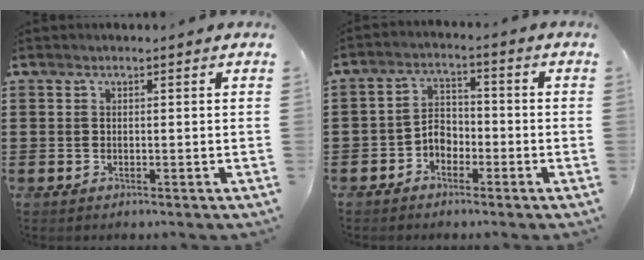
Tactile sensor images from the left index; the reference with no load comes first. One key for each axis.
{"total": 3.6, "fx": -2.3, "fy": 2.4, "fz": 1.5, "tx": -0.033, "ty": 0.010, "tz": -0.049}